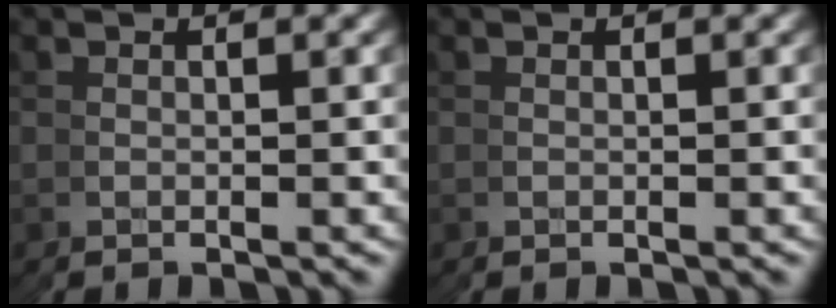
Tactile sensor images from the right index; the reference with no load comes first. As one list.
[{"total": 0.0}]